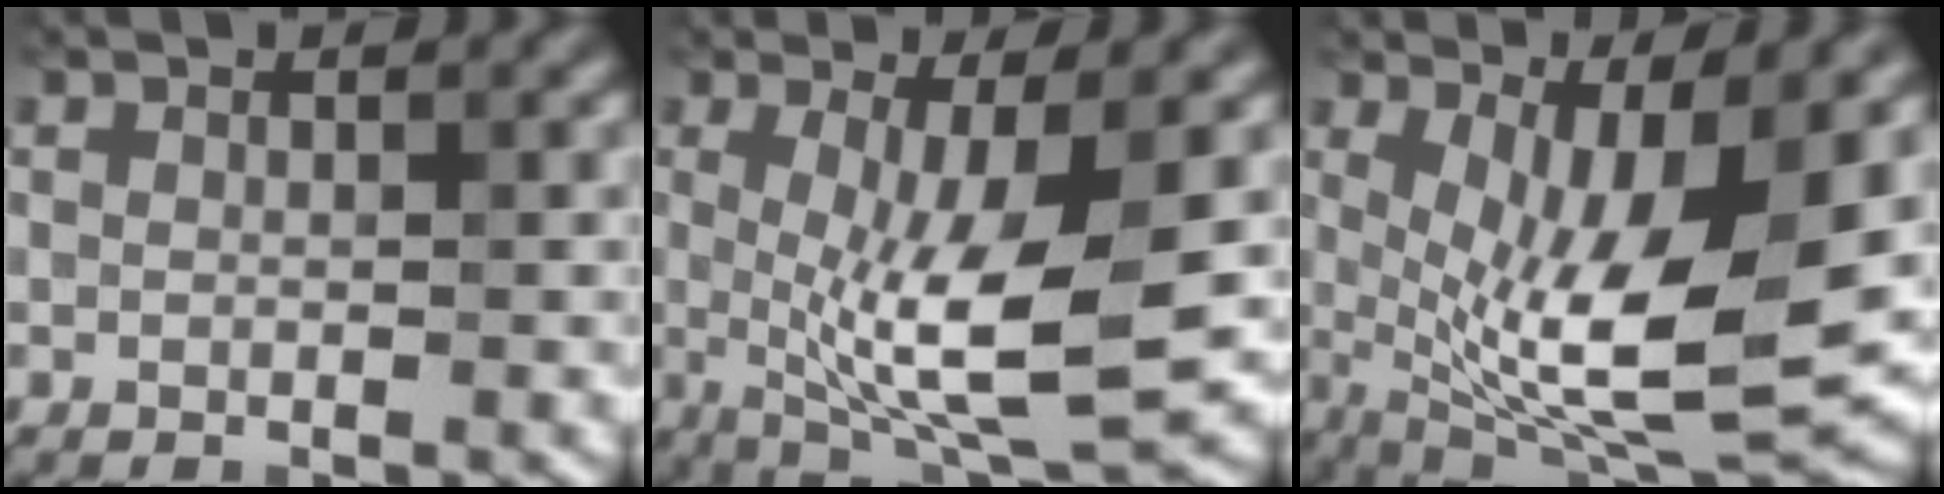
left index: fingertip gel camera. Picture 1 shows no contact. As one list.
[{"total": 9.5, "force": [-0.6, 2.5, 9.1], "torque": [-0.161, -0.017, -0.005]}, {"total": 12.6, "force": [0.3, 3.8, 12.0], "torque": [-0.197, -0.023, 0.012]}]